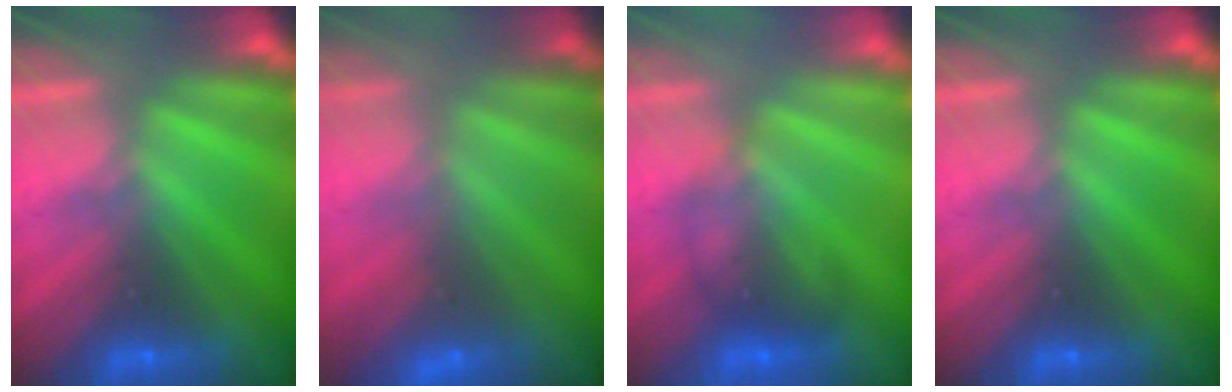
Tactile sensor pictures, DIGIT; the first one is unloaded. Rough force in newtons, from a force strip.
{"total": 2.7}
{"total": 1.7}
{"total": 0.0}